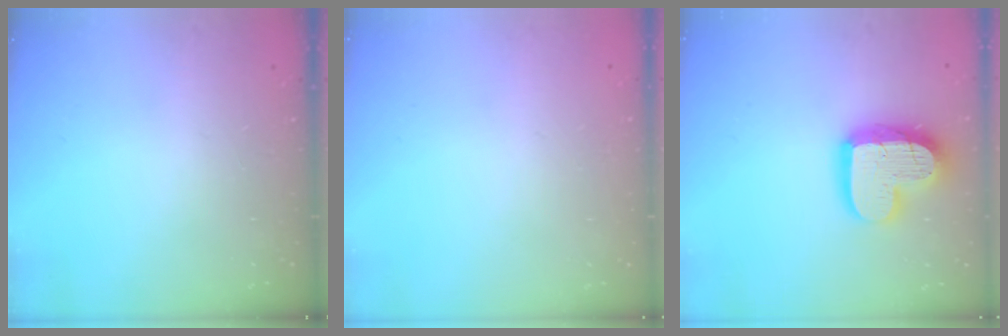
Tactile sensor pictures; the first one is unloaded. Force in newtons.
{"total": 0.0}
{"total": 18.3, "press": 18.2, "slide": 1.9}